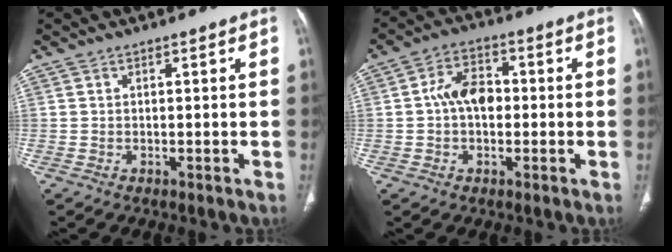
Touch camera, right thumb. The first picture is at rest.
{"total": 7.5, "force": [0.1, 5.1, 5.5], "torque": [-0.076, 0.021, -0.010]}